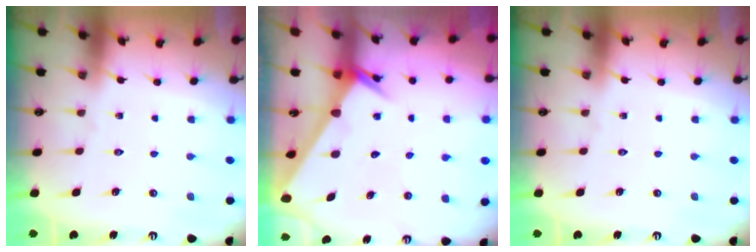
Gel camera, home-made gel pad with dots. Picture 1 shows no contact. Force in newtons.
{"total": 2.6, "press": 2.6, "slide": 0.0}
{"total": 0.0}